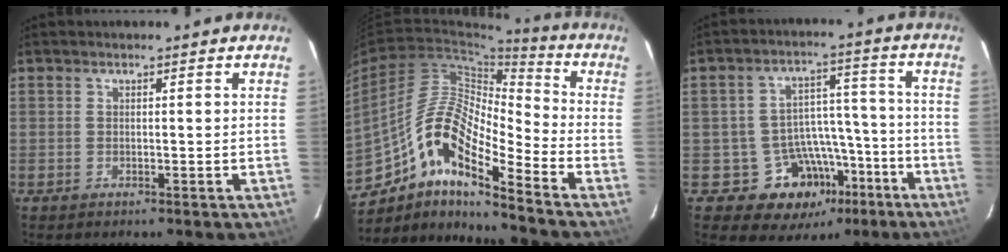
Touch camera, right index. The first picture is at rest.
{"total": 14.3, "force": [-8.3, 3.0, 11.2], "torque": [-0.191, 0.004, -0.167]}
{"total": 12.5, "force": [-7.1, 9.7, 3.3], "torque": [-0.056, 0.049, -0.082]}